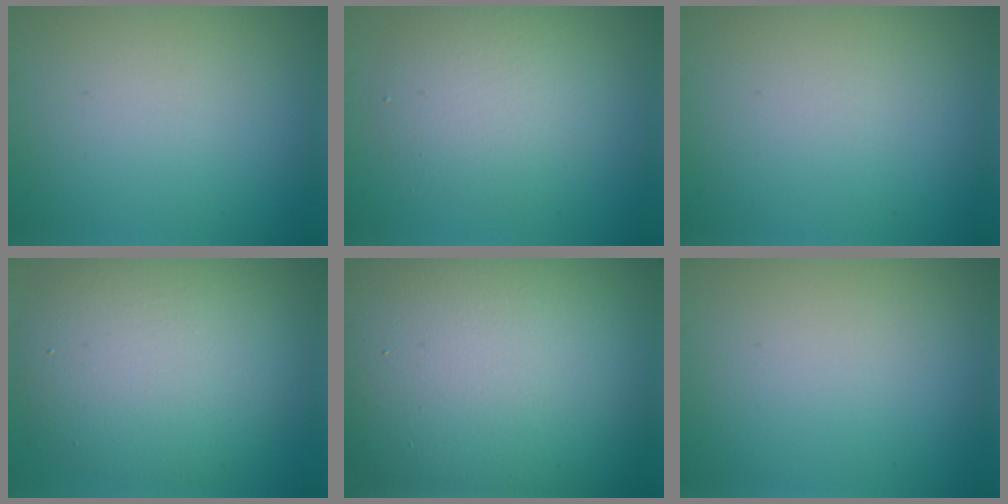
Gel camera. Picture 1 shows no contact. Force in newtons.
{"total": 3.8, "press": 3.8, "slide": 0.1}
{"total": 0.0}
{"total": 9.5, "press": 9.4, "slide": 0.5}
{"total": 22.3, "press": 22.2, "slide": 1.1}
{"total": 0.0}